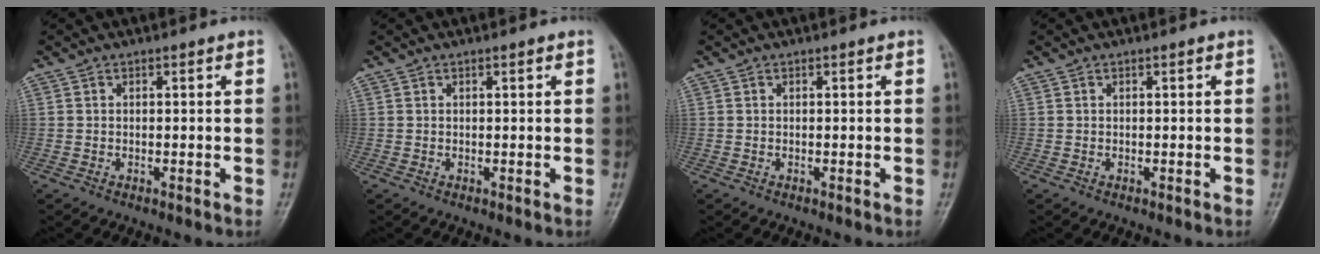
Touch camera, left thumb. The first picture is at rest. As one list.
[{"total": 0.5, "force": [0.3, 0.1, 0.4], "torque": [-0.007, 0.000, 0.004]}, {"total": 0.0}, {"total": 0.0}]